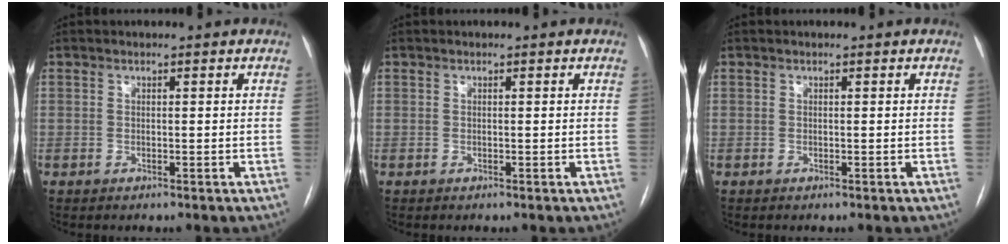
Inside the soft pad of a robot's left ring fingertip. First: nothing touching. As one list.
[{"total": 0.0}, {"total": 0.0}]